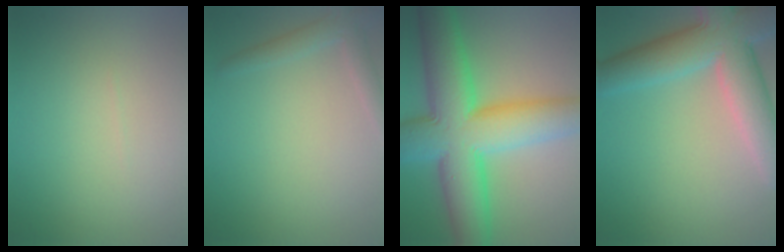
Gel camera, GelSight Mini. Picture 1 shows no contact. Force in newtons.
{"total": 2.0, "press": 2.0, "slide": 0.1}
{"total": 14.0, "press": 14.0, "slide": 0.2}
{"total": 9.0, "press": 9.0, "slide": 0.3}